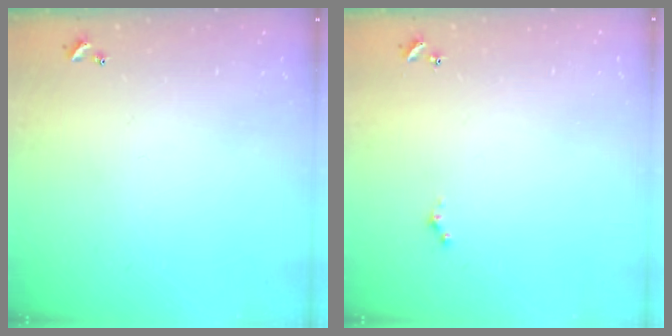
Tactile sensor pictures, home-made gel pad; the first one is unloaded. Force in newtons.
{"total": 0.0}